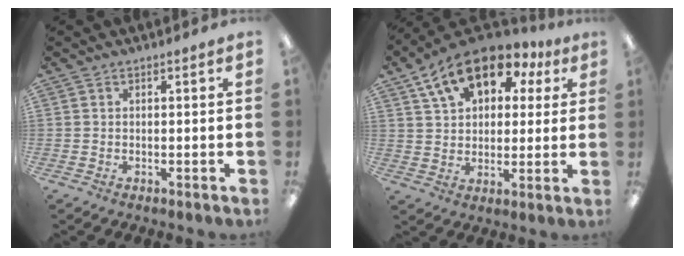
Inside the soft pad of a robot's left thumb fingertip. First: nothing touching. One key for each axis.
{"total": 14.7, "fx": 8.5, "fy": 8.9, "fz": 8.0, "tx": -0.139, "ty": -0.029, "tz": 0.155}